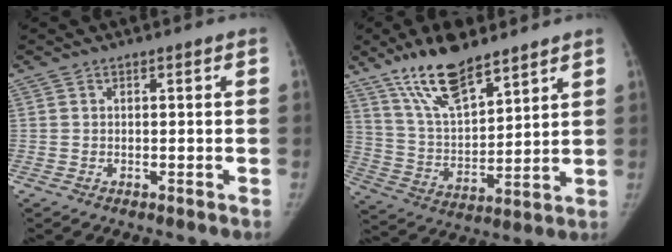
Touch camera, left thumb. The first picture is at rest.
{"total": 15.4, "force": [11.2, 5.2, 9.3], "torque": [-0.143, -0.058, 0.214]}